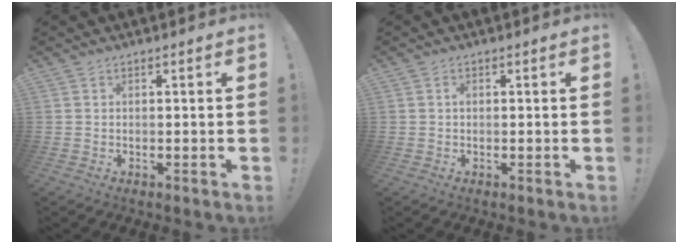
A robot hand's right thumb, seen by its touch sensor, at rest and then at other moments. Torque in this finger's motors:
{"motor_torque": [-0.02, 0.15, 0.18, 0.08, -0.01]}